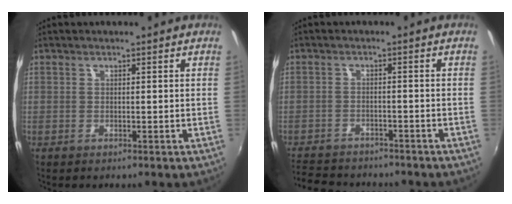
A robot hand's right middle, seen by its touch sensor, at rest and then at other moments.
{"total": 10.5, "force": [-9.3, 3.6, 3.3], "torque": [-0.095, -0.010, -0.146]}